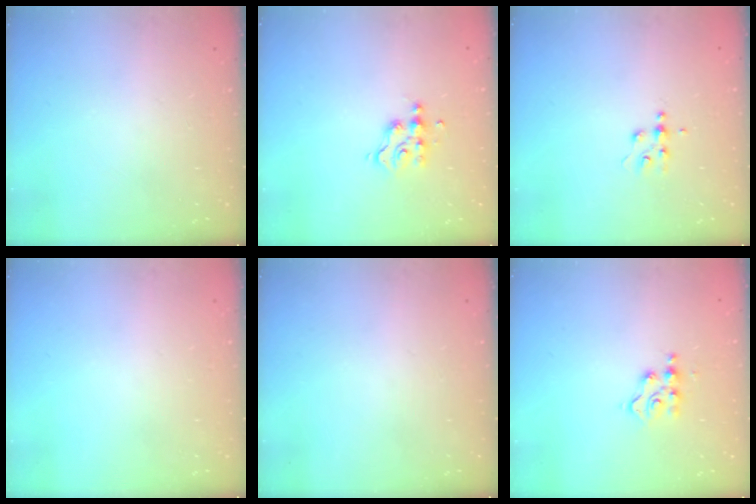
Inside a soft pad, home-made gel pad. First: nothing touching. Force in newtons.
{"total": 5.0, "press": 5.0, "slide": 0.3}
{"total": 4.3, "press": 4.3, "slide": 0.5}
{"total": 0.0}
{"total": 0.0}
{"total": 4.0, "press": 4.0, "slide": 0.5}